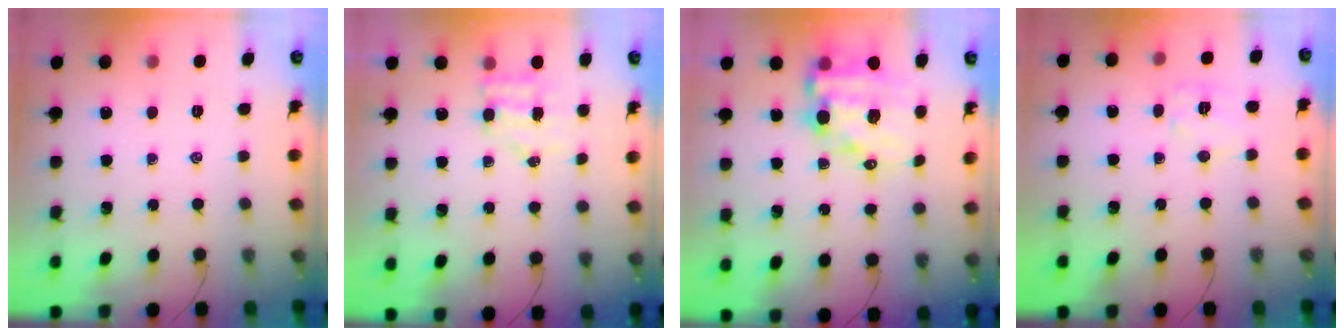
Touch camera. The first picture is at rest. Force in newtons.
{"total": 4.5, "press": 4.5, "slide": 0.8}
{"total": 13.3, "press": 12.7, "slide": 3.7}
{"total": 6.8, "press": 6.7, "slide": 0.6}